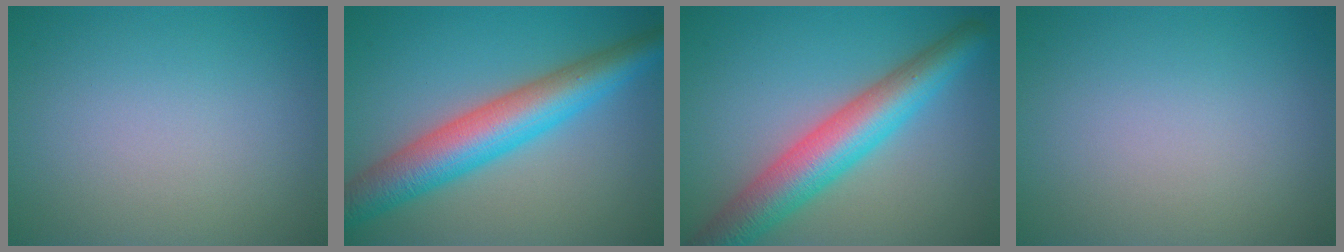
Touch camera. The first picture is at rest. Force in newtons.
{"total": 7.8, "press": 7.8, "slide": 0.2}
{"total": 7.4, "press": 7.4, "slide": 0.5}
{"total": 0.0}